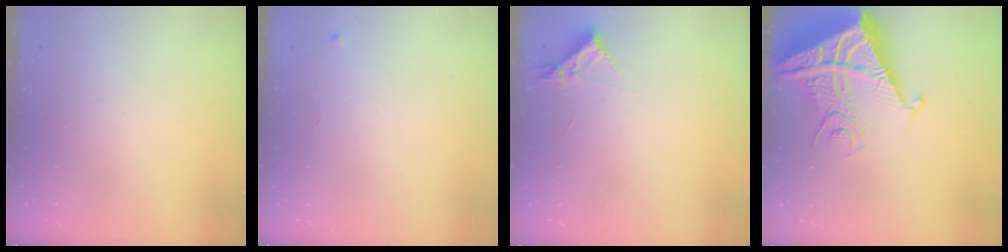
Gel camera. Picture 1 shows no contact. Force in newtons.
{"total": 3.0, "press": 3.0, "slide": 0.5}
{"total": 3.1, "press": 3.1, "slide": 0.5}
{"total": 13.1, "press": 13.0, "slide": 1.6}